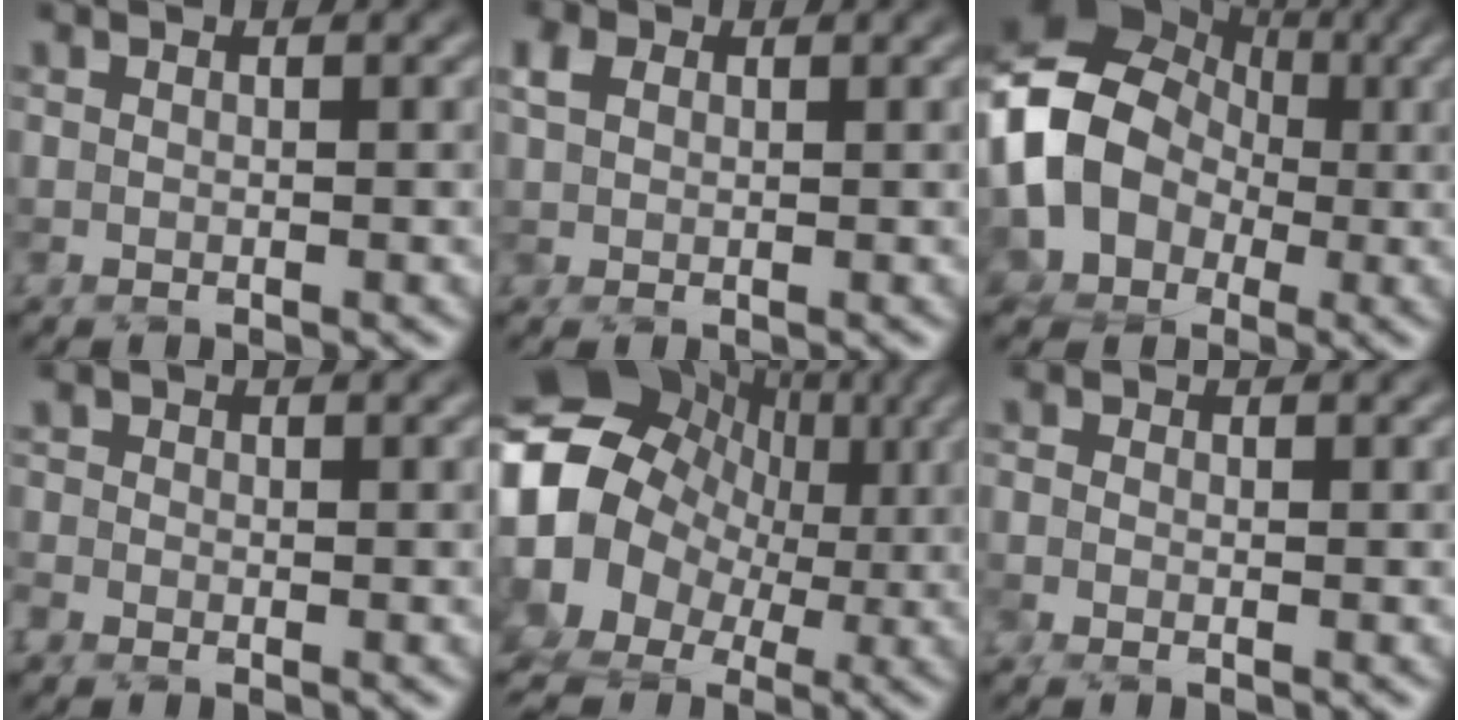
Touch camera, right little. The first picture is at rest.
{"total": 2.0, "force": [1.0, 1.6, 0.8], "torque": [-0.020, 0.011, 0.015]}
{"total": 8.8, "force": [-0.9, 7.7, 4.3], "torque": [-0.072, 0.007, -0.040]}
{"total": 1.2, "force": [-0.8, 0.8, 0.2], "torque": [-0.004, 0.002, -0.025]}
{"total": 14.9, "force": [-0.1, 13.2, 6.8], "torque": [-0.149, 0.032, -0.028]}
{"total": 1.0, "force": [-0.7, 0.6, 0.5], "torque": [-0.016, -0.001, -0.023]}